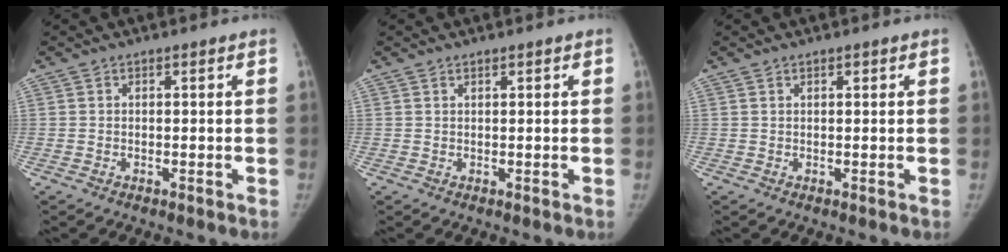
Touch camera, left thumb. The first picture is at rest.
{"total": 0.6, "force": [0.5, 0.2, 0.3], "torque": [-0.005, -0.002, 0.008]}
{"total": 0.7, "force": [0.4, 0.3, 0.4], "torque": [-0.006, -0.002, 0.007]}